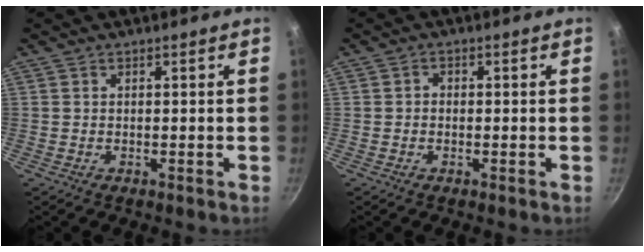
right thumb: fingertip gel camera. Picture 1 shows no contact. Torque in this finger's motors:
{"motor_torque": [0.02, -0.27, 0.28, -0.43, 0.03]}